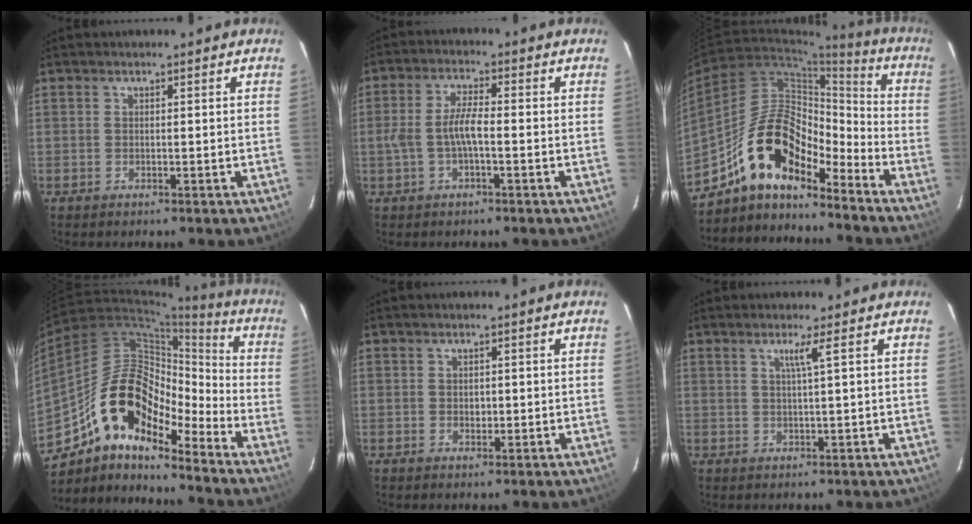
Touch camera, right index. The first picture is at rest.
{"total": 5.2, "force": [-1.3, 1.2, 4.9], "torque": [-0.104, 0.008, -0.022]}
{"total": 15.9, "force": [-12.3, 5.6, 8.3], "torque": [-0.151, 0.024, -0.227]}
{"total": 18.0, "force": [-12.6, 7.2, 10.7], "torque": [-0.184, 0.010, -0.242]}
{"total": 1.2, "force": [0.0, 1.0, 0.6], "torque": [-0.008, 0.002, 0.001]}
{"total": 2.2, "force": [0.9, -0.9, 1.7], "torque": [-0.025, -0.005, 0.017]}